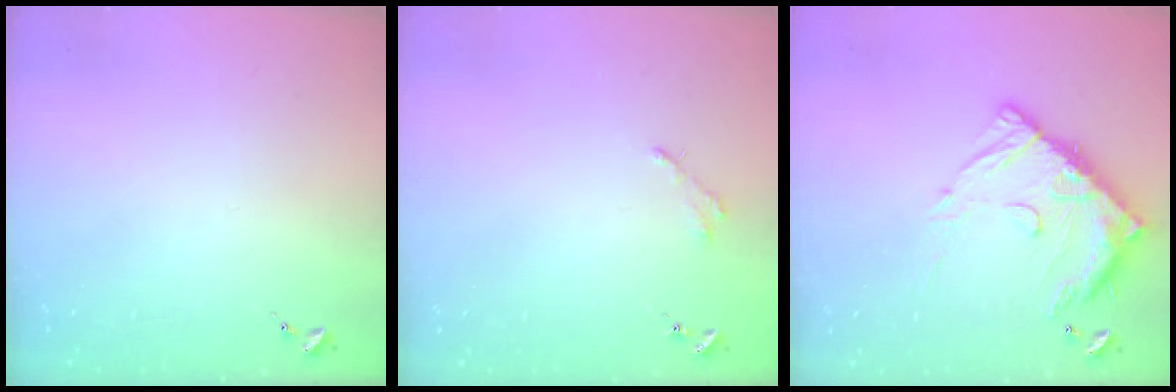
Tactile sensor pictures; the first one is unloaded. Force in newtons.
{"total": 2.5, "press": 2.5, "slide": 0.2}
{"total": 16.1, "press": 16.0, "slide": 1.3}